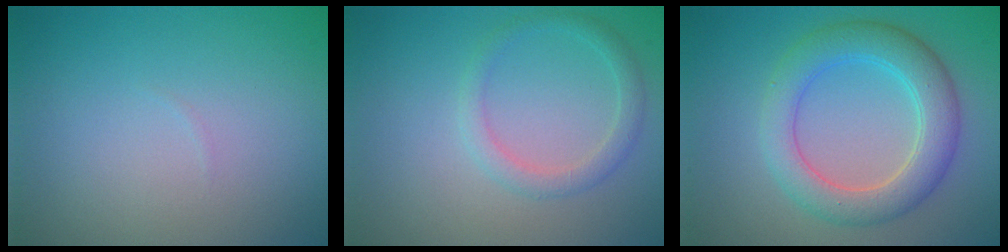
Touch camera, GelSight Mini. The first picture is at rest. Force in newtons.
{"total": 1.9, "press": 1.9, "slide": 0.2}
{"total": 5.1, "press": 5.1, "slide": 0.1}